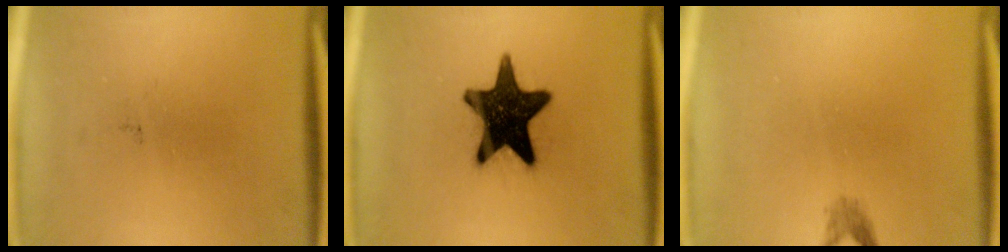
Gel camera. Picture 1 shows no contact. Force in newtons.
{"total": 17.0}
{"total": 1.2}